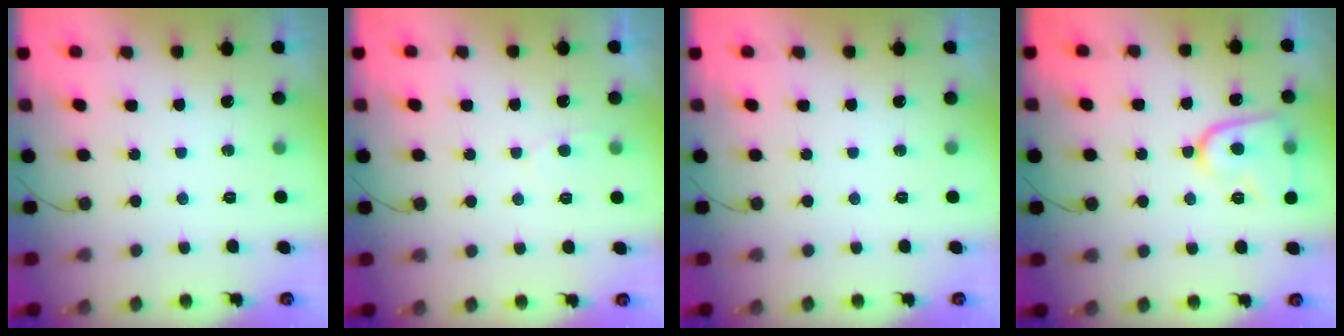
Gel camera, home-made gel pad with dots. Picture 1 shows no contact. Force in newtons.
{"total": 5.2, "press": 5.2, "slide": 0.4}
{"total": 0.0}
{"total": 11.1, "press": 11.1, "slide": 1.0}